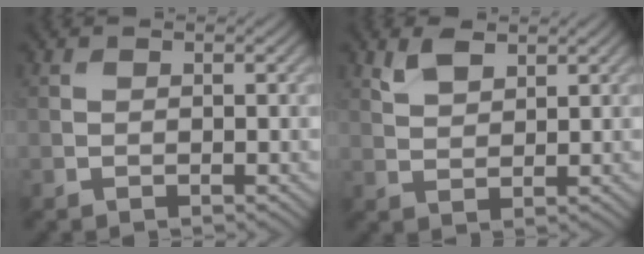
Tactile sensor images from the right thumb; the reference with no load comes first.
{"total": 3.2, "force": [2.2, 1.4, 1.8], "torque": [-0.043, -0.001, 0.046]}